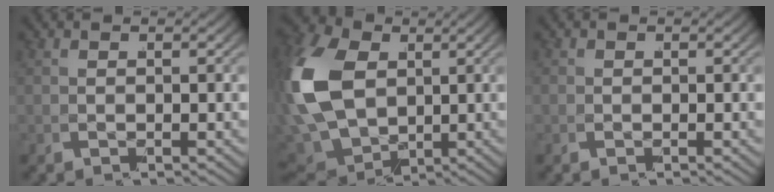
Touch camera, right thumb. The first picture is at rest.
{"total": 13.8, "force": [1.1, 10.4, 9.0], "torque": [-0.248, -0.055, 0.048]}
{"total": 0.0}